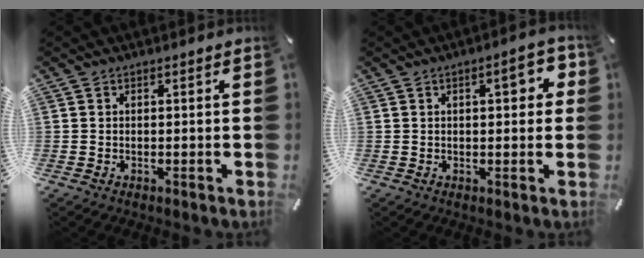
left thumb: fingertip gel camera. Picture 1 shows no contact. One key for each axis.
{"total": 5.9, "fx": 1.5, "fy": 2.5, "fz": 5.1, "tx": -0.061, "ty": -0.003, "tz": 0.016}